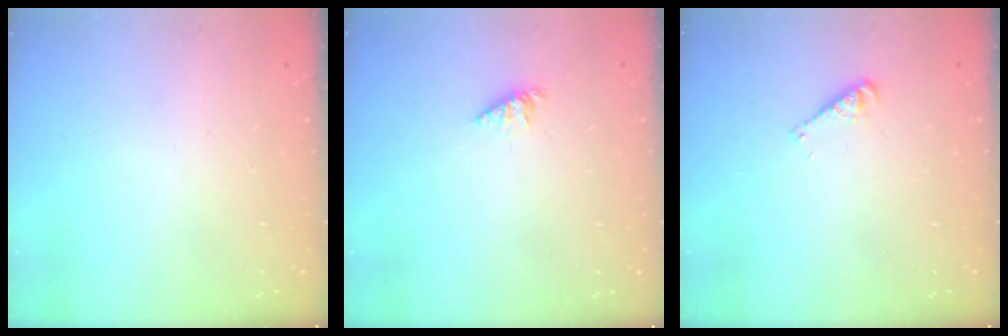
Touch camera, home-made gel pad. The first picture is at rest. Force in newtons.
{"total": 1.3, "press": 1.3, "slide": 0.2}
{"total": 2.9, "press": 2.9, "slide": 0.3}